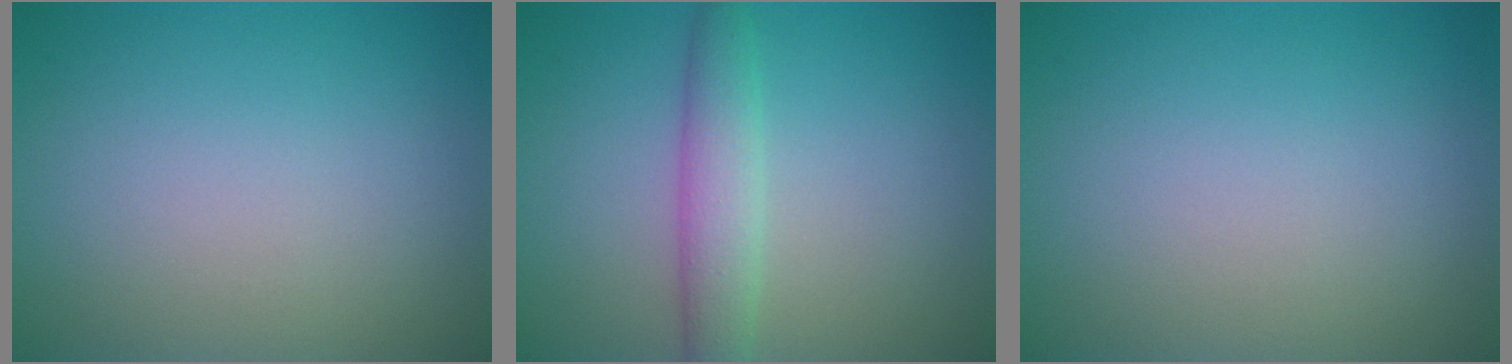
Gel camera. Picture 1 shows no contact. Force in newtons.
{"total": 3.2, "press": 3.1, "slide": 0.3}
{"total": 0.0}